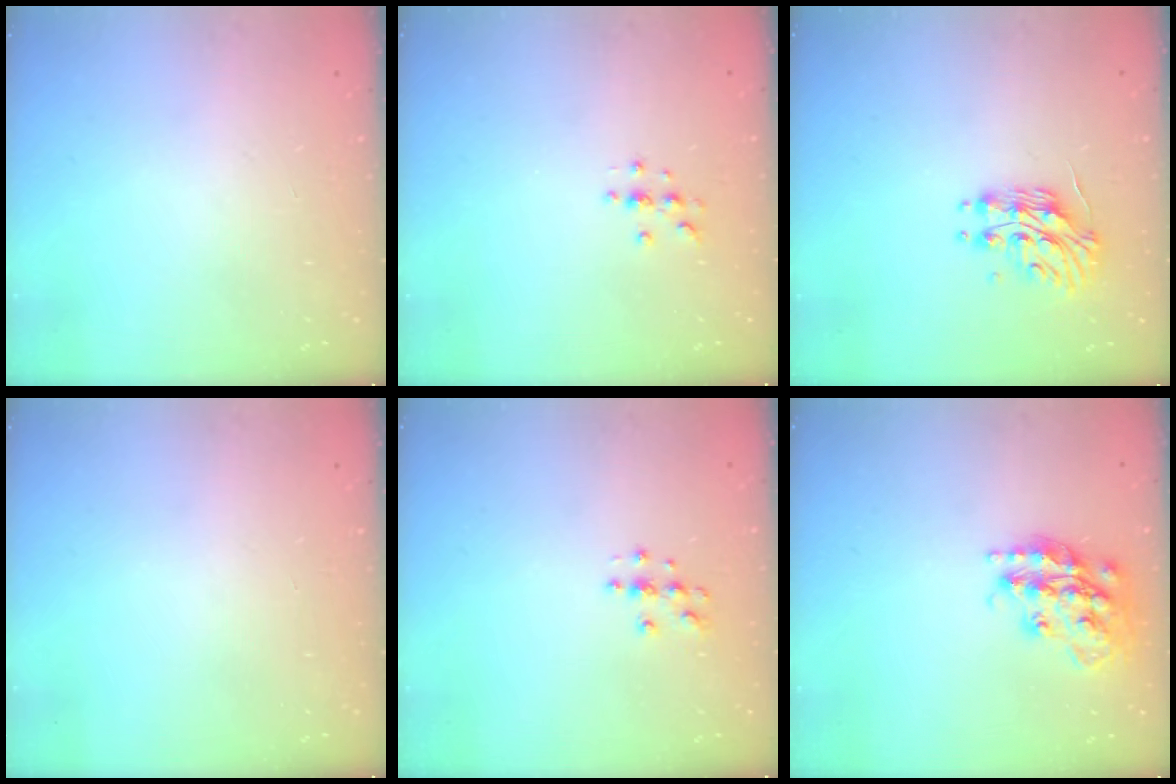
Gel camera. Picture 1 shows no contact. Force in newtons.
{"total": 3.0, "press": 3.0, "slide": 0.4}
{"total": 11.0, "press": 11.0, "slide": 0.9}
{"total": 0.0}
{"total": 3.8, "press": 3.8, "slide": 0.4}
{"total": 18.3, "press": 18.3, "slide": 1.0}